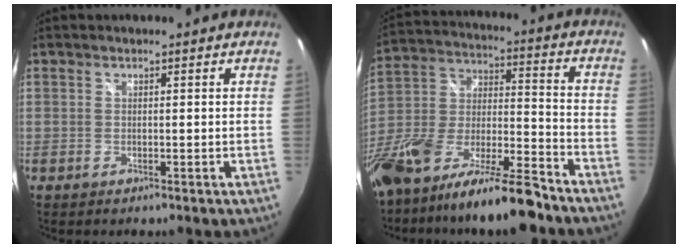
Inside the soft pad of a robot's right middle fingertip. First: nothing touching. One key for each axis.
{"total": 20.4, "fx": -14.3, "fy": 5.1, "fz": 13.6, "tx": -0.265, "ty": -0.027, "tz": -0.248}